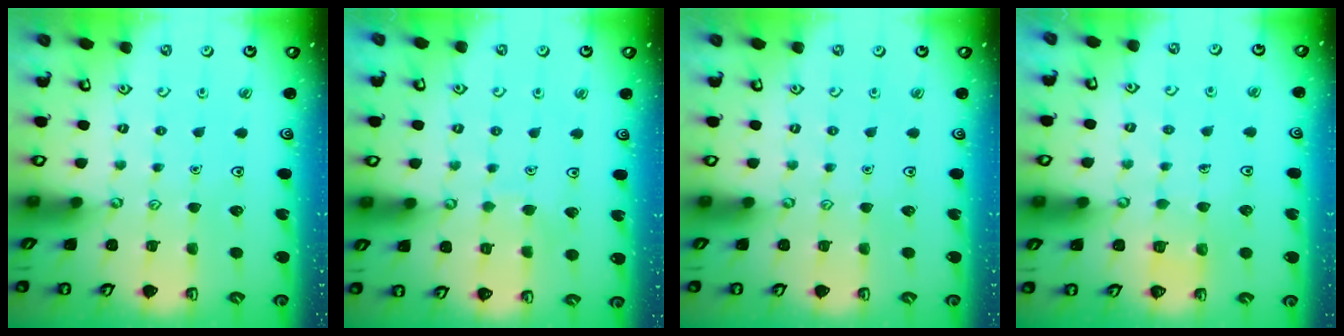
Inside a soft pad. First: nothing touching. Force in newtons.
{"total": 3.1, "press": 3.1, "slide": 0.2}
{"total": 0.0}
{"total": 2.7, "press": 2.7, "slide": 0.1}